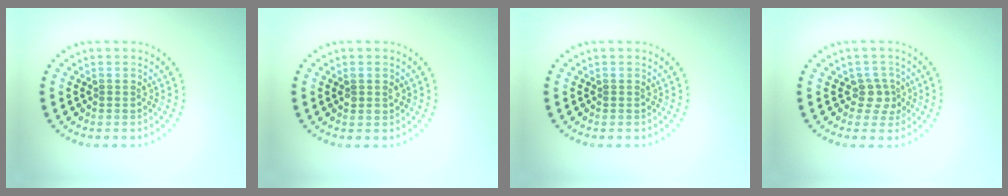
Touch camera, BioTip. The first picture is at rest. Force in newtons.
{"total": 1.2, "press": 1.1, "slide": 0.3}
{"total": 0.0}
{"total": 2.1, "press": 1.6, "slide": 1.3}